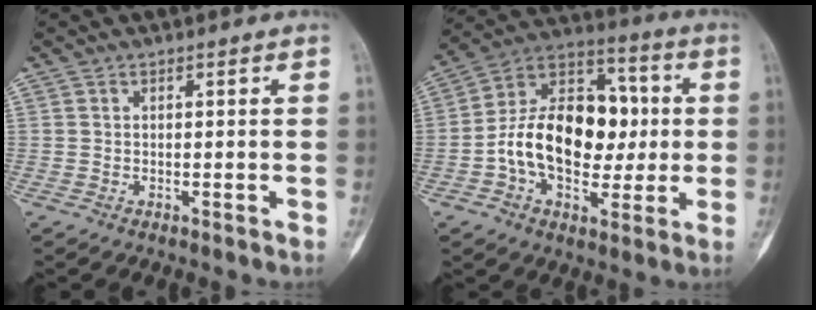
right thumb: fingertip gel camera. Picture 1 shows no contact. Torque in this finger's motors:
{"motor_torque": [1.22, 1.30, 1.11, -0.98, 0.14]}